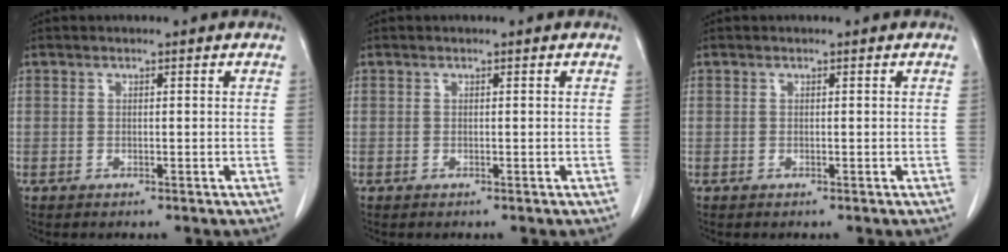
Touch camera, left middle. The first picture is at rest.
{"total": 0.0}
{"total": 0.0}